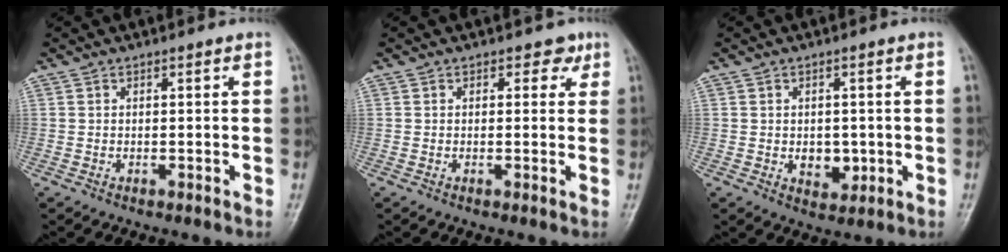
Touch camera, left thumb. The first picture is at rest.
{"total": 2.6, "force": [1.3, 1.9, 1.2], "torque": [0.011, -0.002, 0.009]}
{"total": 5.0, "force": [-0.5, 3.5, 3.5], "torque": [-0.029, -0.004, 0.001]}